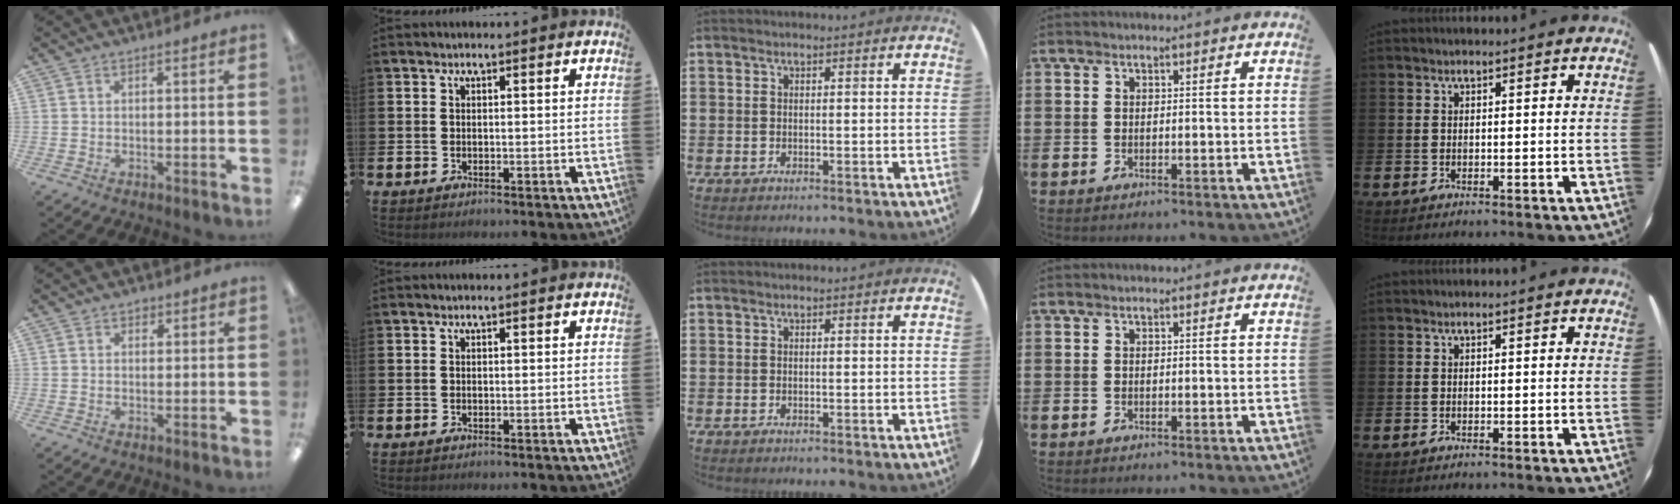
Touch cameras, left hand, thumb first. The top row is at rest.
{"thumb": {"total": 1.1, "force": [0.8, 0.7, 0.4], "torque": [0.000, -0.001, 0.012]}}